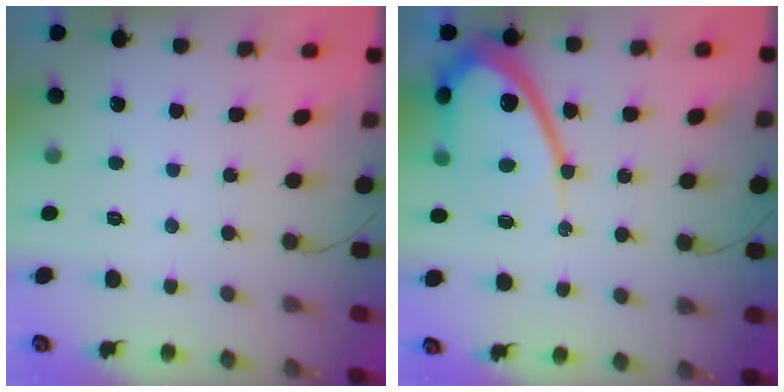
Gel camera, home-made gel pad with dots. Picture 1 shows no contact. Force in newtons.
{"total": 12.9, "press": 12.9, "slide": 1.2}